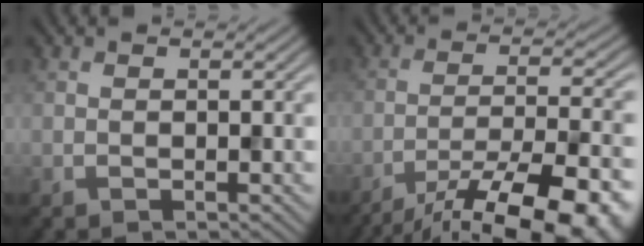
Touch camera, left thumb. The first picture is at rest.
{"total": 17.9, "force": [-13.6, 4.6, 10.7], "torque": [-0.131, -0.015, -0.187]}